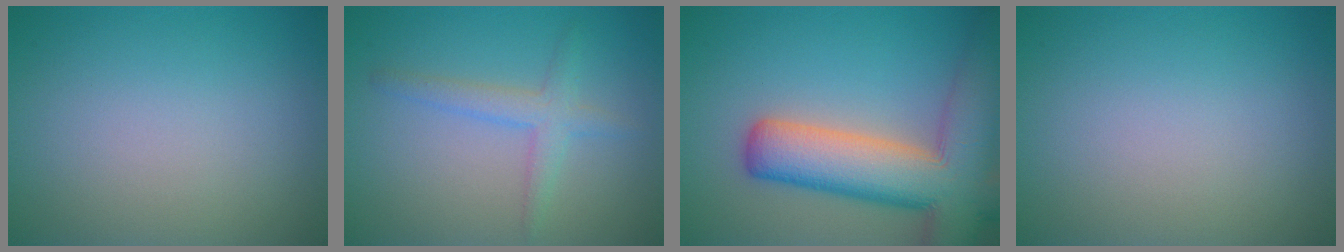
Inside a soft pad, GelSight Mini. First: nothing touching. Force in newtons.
{"total": 2.4, "press": 2.4, "slide": 0.2}
{"total": 11.5, "press": 11.5, "slide": 0.7}
{"total": 0.0}